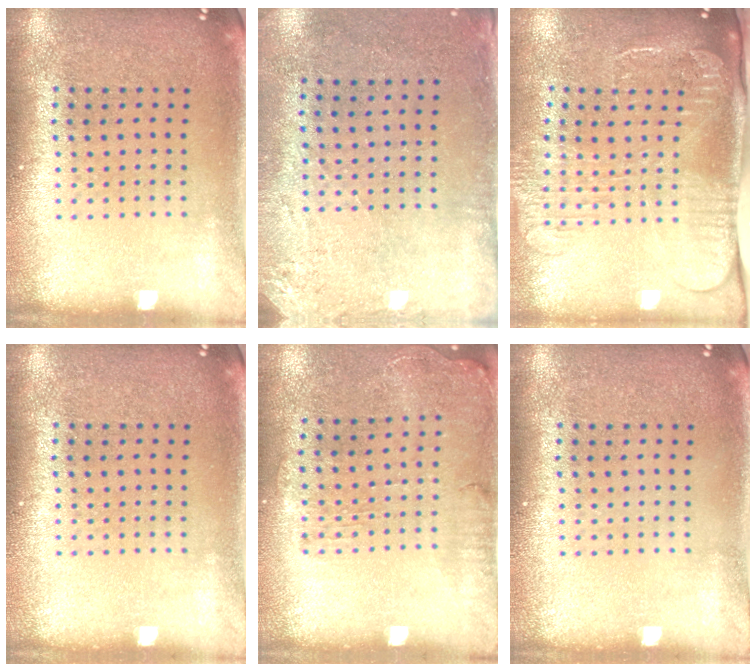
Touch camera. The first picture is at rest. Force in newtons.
{"total": 2.8, "press": 2.3, "slide": 1.6}
{"total": 2.7, "press": 2.0, "slide": 1.7}
{"total": 0.0}
{"total": 1.3, "press": 1.2, "slide": 0.5}
{"total": 0.0}